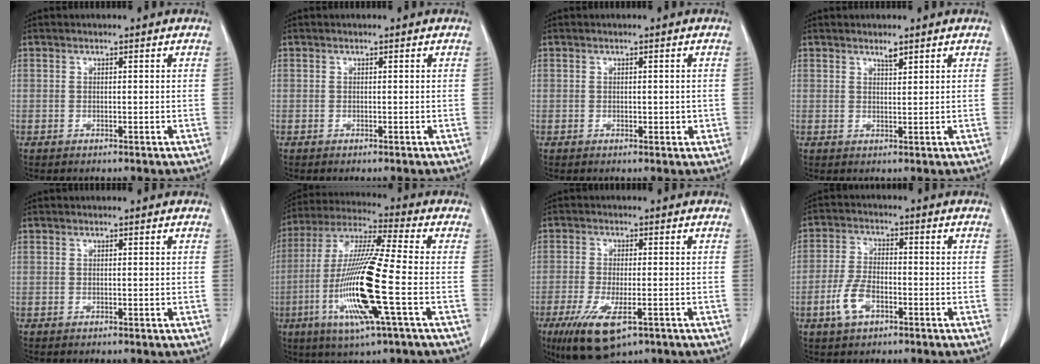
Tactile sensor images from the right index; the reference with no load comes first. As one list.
[{"total": 0.0}, {"total": 1.7, "force": [-0.1, 1.1, 1.3], "torque": [-0.015, 0.002, 0.002]}, {"total": 1.3, "force": [1.1, 0.2, 0.7], "torque": [-0.017, -0.005, 0.021]}, {"total": 0.0}, {"total": 17.1, "force": [-4.6, 0.3, 16.5], "torque": [-0.346, -0.016, -0.092]}, {"total": 9.8, "force": [-5.2, 3.1, 7.6], "torque": [-0.141, -0.024, -0.082]}, {"total": 6.0, "force": [-2.8, 2.9, 4.5], "torque": [-0.105, 0.003, -0.054]}]